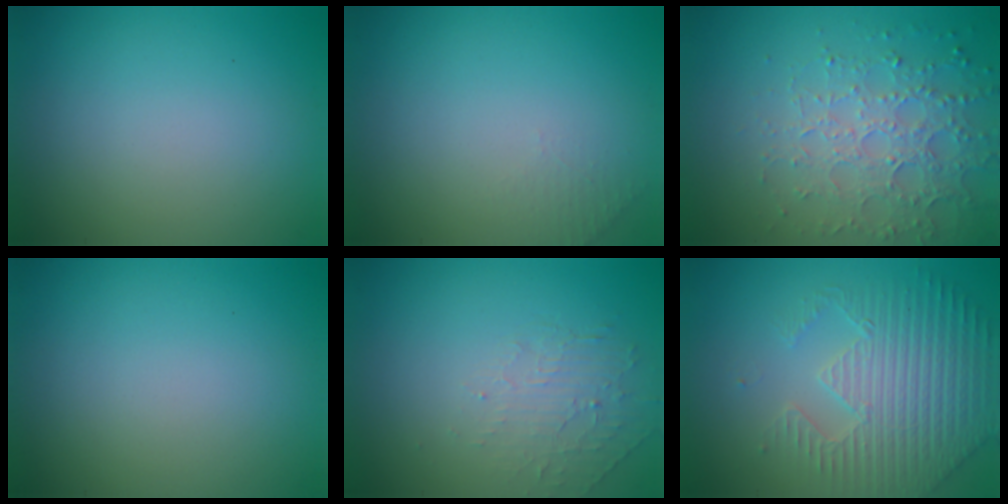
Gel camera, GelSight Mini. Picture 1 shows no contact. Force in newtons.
{"total": 1.0, "press": 0.9, "slide": 0.3}
{"total": 4.3, "press": 4.2, "slide": 1.1}
{"total": 0.0}
{"total": 1.9, "press": 0.6, "slide": 1.8}
{"total": 5.3, "press": 4.7, "slide": 2.4}